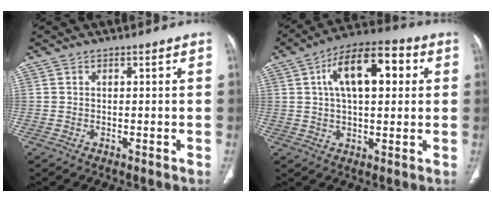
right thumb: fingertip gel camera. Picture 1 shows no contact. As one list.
[{"total": 14.7, "force": [4.0, 7.0, 12.3], "torque": [-0.185, 0.019, 0.058]}]